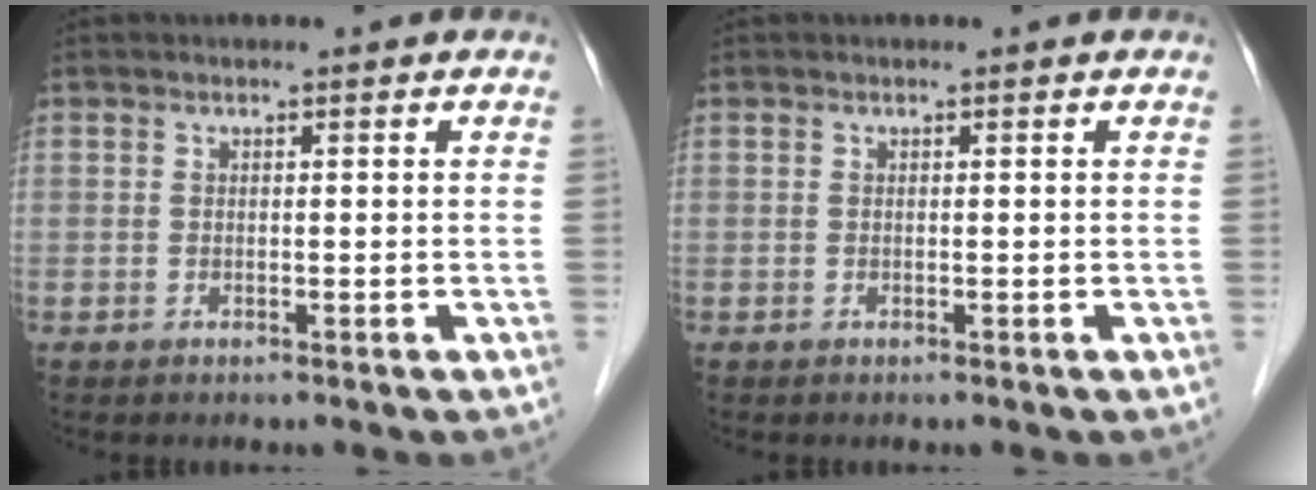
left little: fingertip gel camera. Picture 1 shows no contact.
{"total": 0.0}